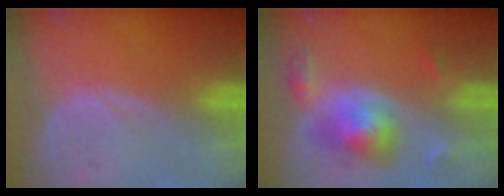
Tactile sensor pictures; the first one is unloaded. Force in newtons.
{"total": 6.2, "press": 5.8, "slide": 2.3}